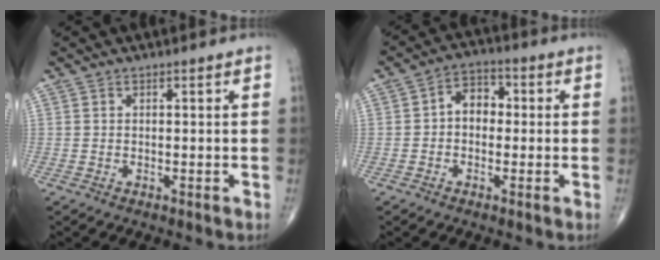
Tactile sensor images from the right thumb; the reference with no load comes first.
{"total": 5.8, "force": [-0.1, 4.3, 3.9], "torque": [-0.038, 0.022, -0.014]}